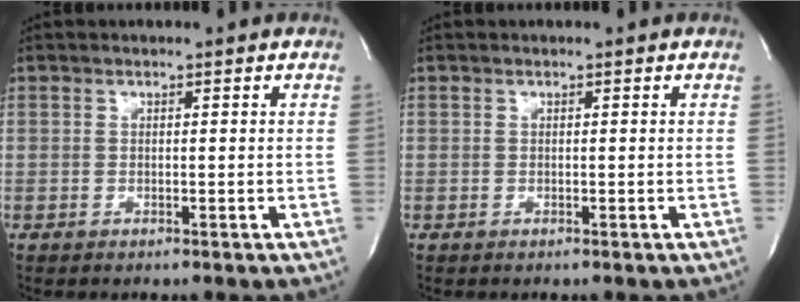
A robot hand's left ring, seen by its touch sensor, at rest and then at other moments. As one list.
[{"total": 0.0}]